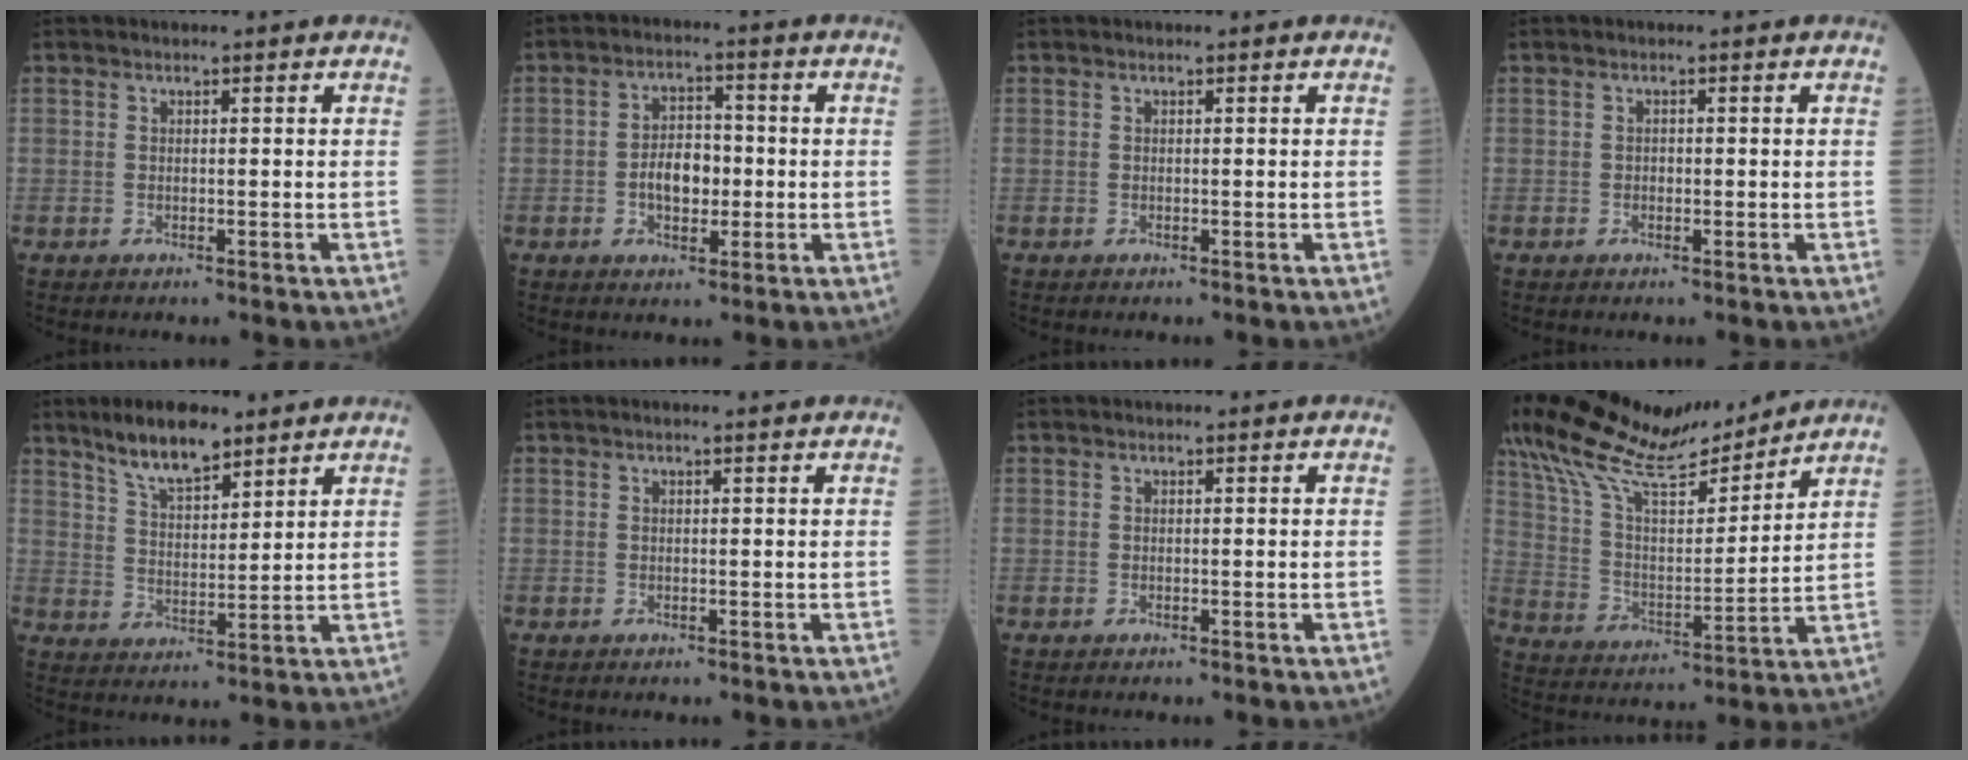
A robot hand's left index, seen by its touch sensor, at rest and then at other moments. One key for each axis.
{"total": 5.7, "fx": -0.9, "fy": 3.3, "fz": 4.5, "tx": -0.086, "ty": 0.012, "tz": -0.016}
{"total": 0.0}
{"total": 0.6, "fx": -0.1, "fy": 0.4, "fz": 0.4, "tx": -0.006, "ty": 0.002, "tz": -0.004}
{"total": 8.4, "fx": 6.6, "fy": 2.3, "fz": 4.7, "tx": -0.094, "ty": 0.008, "tz": 0.124}
{"total": 0.8, "fx": 0.7, "fy": -0.1, "fz": 0.5, "tx": -0.011, "ty": 0.005, "tz": 0.012}
{"total": 0.0}
{"total": 18.7, "fx": 16.7, "fy": 2.9, "fz": 7.9, "tx": -0.160, "ty": 0.017, "tz": 0.295}